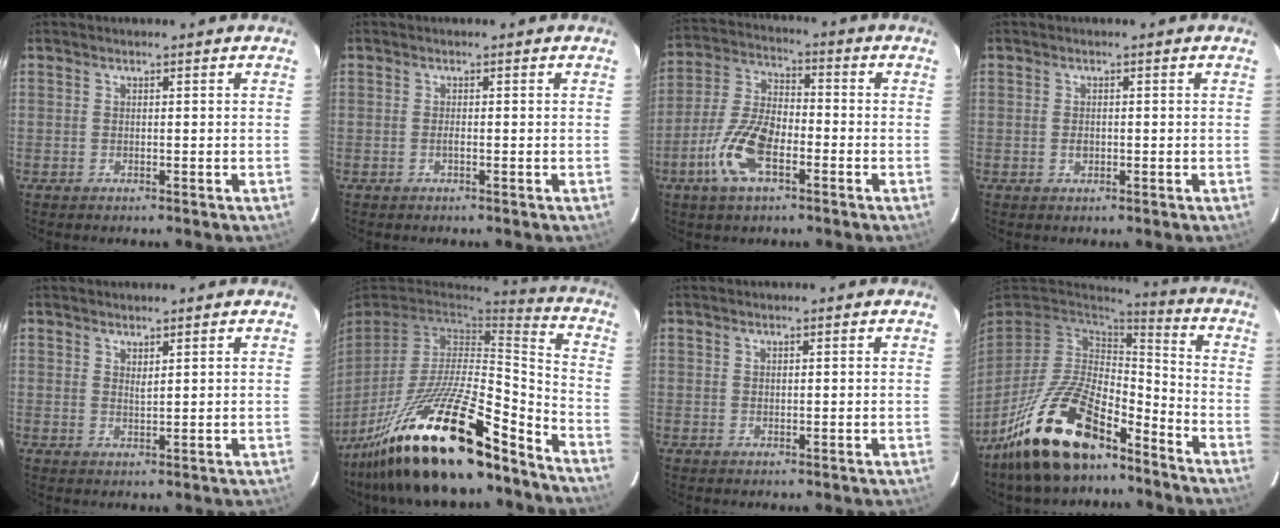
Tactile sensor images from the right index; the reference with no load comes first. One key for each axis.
{"total": 0.7, "fx": -0.3, "fy": 0.2, "fz": 0.6, "tx": -0.011, "ty": -0.001, "tz": -0.006}
{"total": 12.5, "fx": -5.4, "fy": 5.5, "fz": 9.8, "tx": -0.214, "ty": 0.000, "tz": -0.106}
{"total": 1.6, "fx": -0.4, "fy": 1.2, "fz": 1.0, "tx": -0.019, "ty": 0.001, "tz": -0.007}
{"total": 1.5, "fx": 1.1, "fy": 0.5, "fz": 0.8, "tx": -0.013, "ty": -0.004, "tz": 0.020}
{"total": 27.0, "fx": -20.2, "fy": 6.2, "fz": 16.8, "tx": -0.309, "ty": -0.036, "tz": -0.339}
{"total": 0.7, "fx": 0.3, "fy": 0.5, "fz": 0.4, "tx": -0.007, "ty": 0.001, "tz": 0.005}
{"total": 20.4, "fx": -13.9, "fy": 8.3, "fz": 12.5, "tx": -0.254, "ty": -0.013, "tz": -0.244}